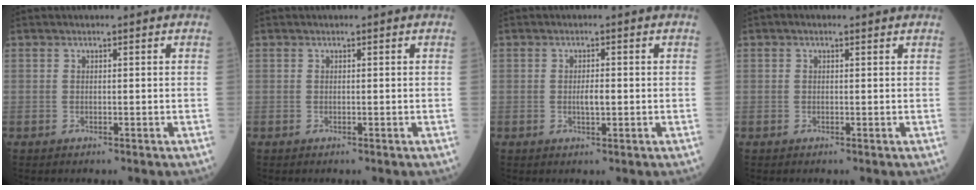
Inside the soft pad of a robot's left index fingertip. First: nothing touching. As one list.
[{"total": 0.0}, {"total": 1.9, "force": [-0.2, 0.5, 1.9], "torque": [-0.035, 0.001, -0.002]}, {"total": 0.8, "force": [0.4, 0.4, 0.5], "torque": [-0.013, 0.007, 0.002]}]